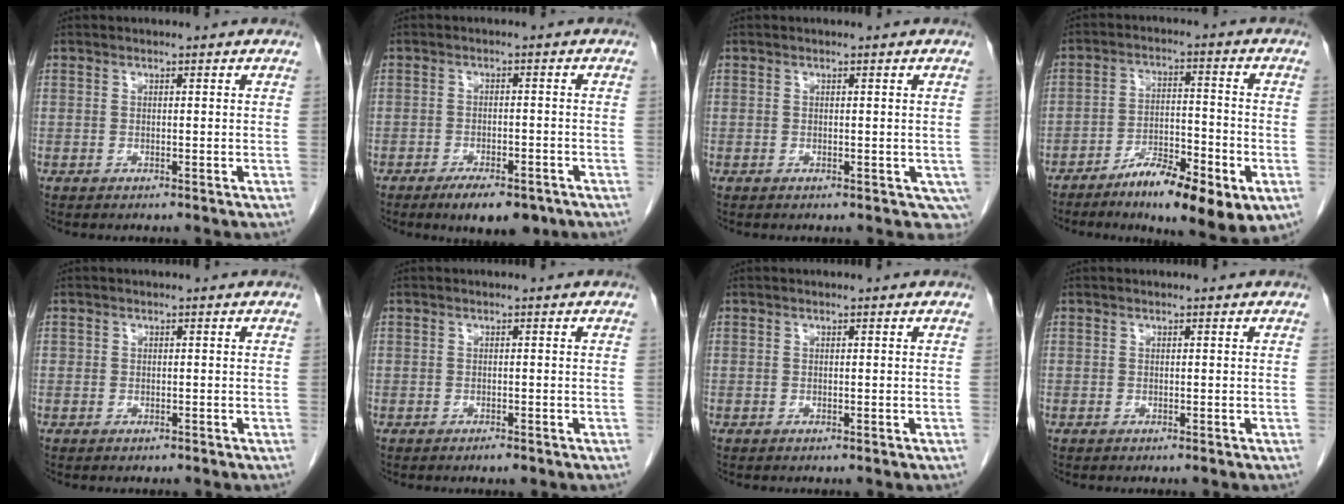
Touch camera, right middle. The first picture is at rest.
{"total": 7.2, "force": [-5.2, 2.5, 4.4], "torque": [-0.060, -0.005, -0.075]}
{"total": 2.4, "force": [-0.5, 1.6, 1.7], "torque": [-0.014, -0.001, -0.004]}
{"total": 12.2, "force": [-6.7, 2.8, 9.8], "torque": [-0.153, -0.001, -0.103]}
{"total": 0.6, "force": [-0.4, 0.5, 0.0], "torque": [-0.002, 0.005, -0.007]}
{"total": 1.0, "force": [-0.8, 0.3, 0.6], "torque": [-0.009, -0.001, -0.008]}
{"total": 0.0}
{"total": 0.0}